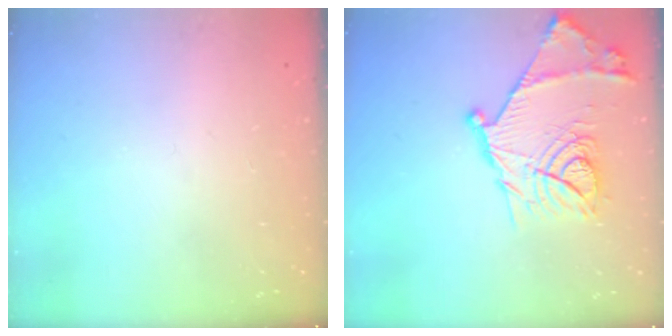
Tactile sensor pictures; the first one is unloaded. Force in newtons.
{"total": 19.7, "press": 19.7, "slide": 1.1}